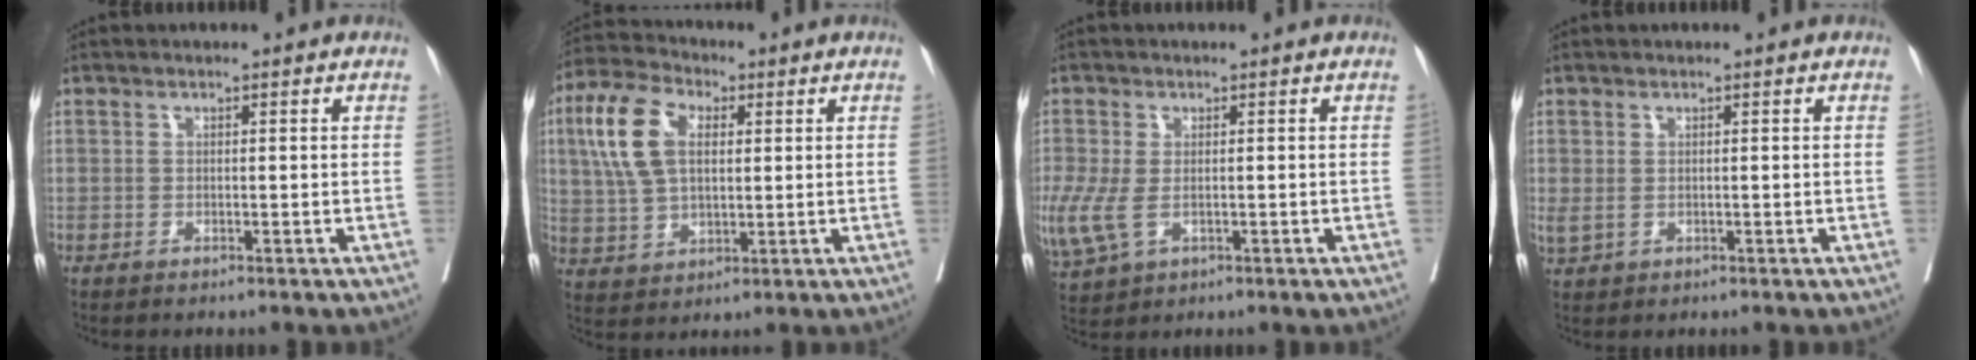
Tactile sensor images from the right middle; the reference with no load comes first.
{"total": 10.8, "force": [2.9, 5.8, 8.6], "torque": [-0.199, 0.023, 0.055]}
{"total": 10.6, "force": [-2.7, 6.7, 7.7], "torque": [-0.217, -0.024, -0.039]}
{"total": 1.6, "force": [0.1, 1.0, 1.2], "torque": [-0.034, -0.003, 0.010]}